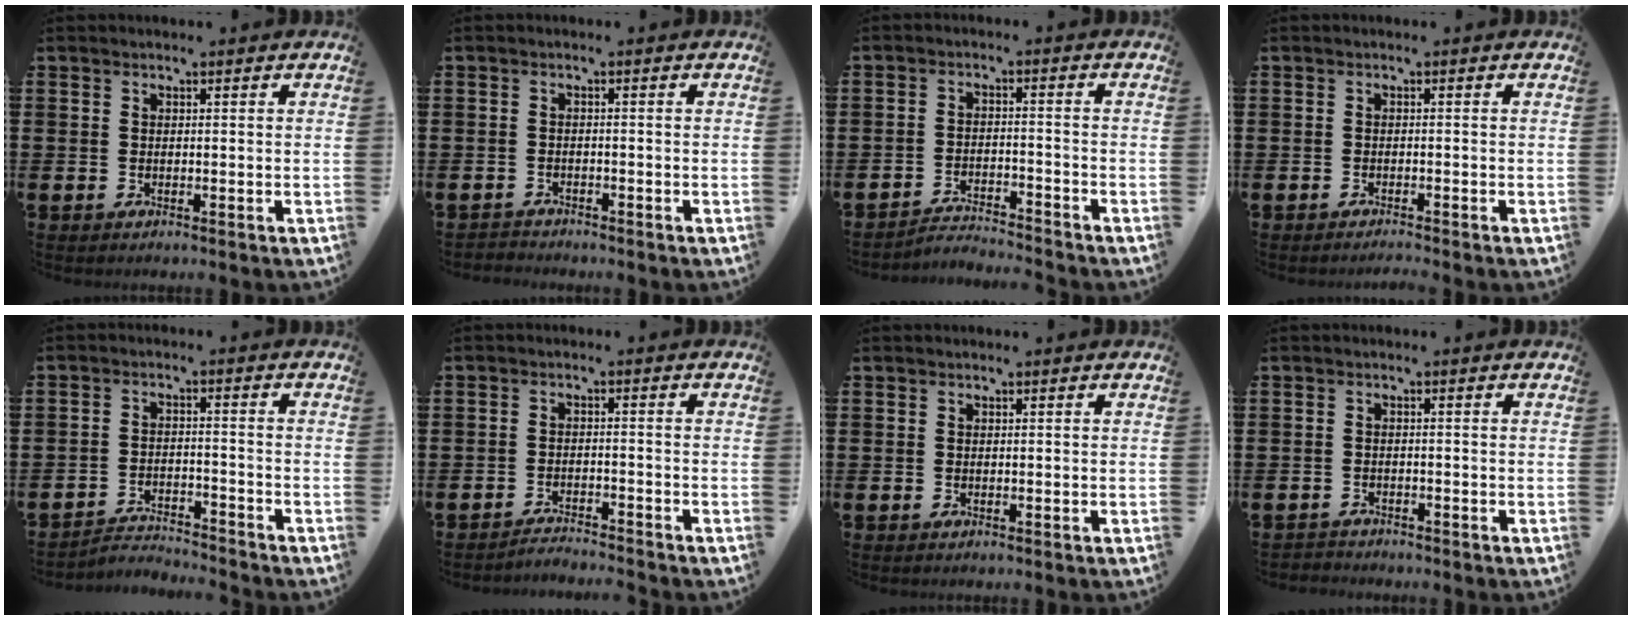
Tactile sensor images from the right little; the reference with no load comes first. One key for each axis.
{"total": 1.0, "fx": -1.0, "fy": 0.1, "fz": -0.1, "tx": -0.001, "ty": 0.003, "tz": -0.022}
{"total": 2.9, "fx": -2.9, "fy": -0.1, "fz": -0.1, "tx": -0.005, "ty": 0.002, "tz": -0.065}
{"total": 0.7, "fx": -0.6, "fy": -0.1, "fz": 0.2, "tx": -0.003, "ty": -0.003, "tz": -0.013}
{"total": 3.1, "fx": -3.1, "fy": 0.1, "fz": 0.0, "tx": -0.006, "ty": 0.002, "tz": -0.068}
{"total": 2.2, "fx": -2.2, "fy": -0.2, "fz": -0.1, "tx": -0.002, "ty": 0.003, "tz": -0.048}
{"total": 0.0}
{"total": 1.0, "fx": -1.0, "fy": 0.2, "fz": -0.1, "tx": 0.000, "ty": 0.003, "tz": -0.021}